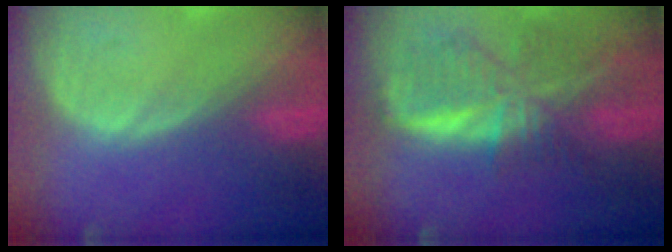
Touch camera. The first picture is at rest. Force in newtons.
{"total": 9.1, "press": 7.9, "slide": 4.4}